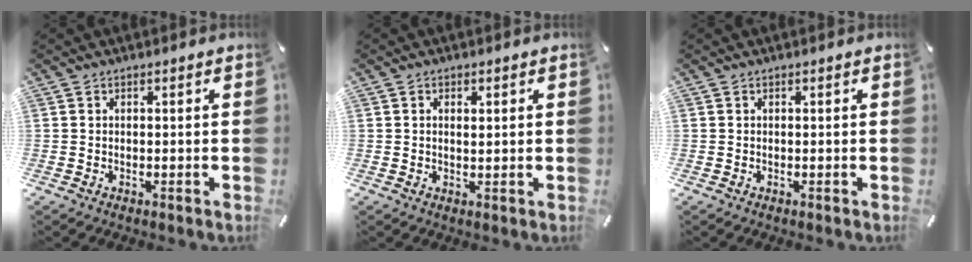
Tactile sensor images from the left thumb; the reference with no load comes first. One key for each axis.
{"total": 1.3, "fx": 0.4, "fy": 0.7, "fz": 1.0, "tx": -0.013, "ty": 0.000, "tz": 0.005}
{"total": 0.0}